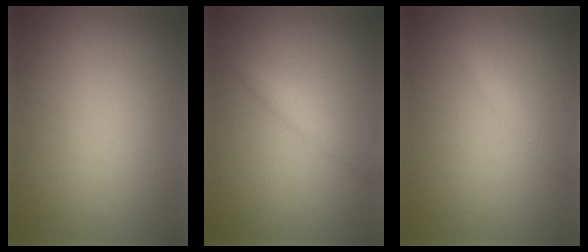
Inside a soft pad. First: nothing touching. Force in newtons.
{"total": 1.5, "press": 1.5, "slide": 0.1}
{"total": 1.1, "press": 1.1, "slide": 0.1}